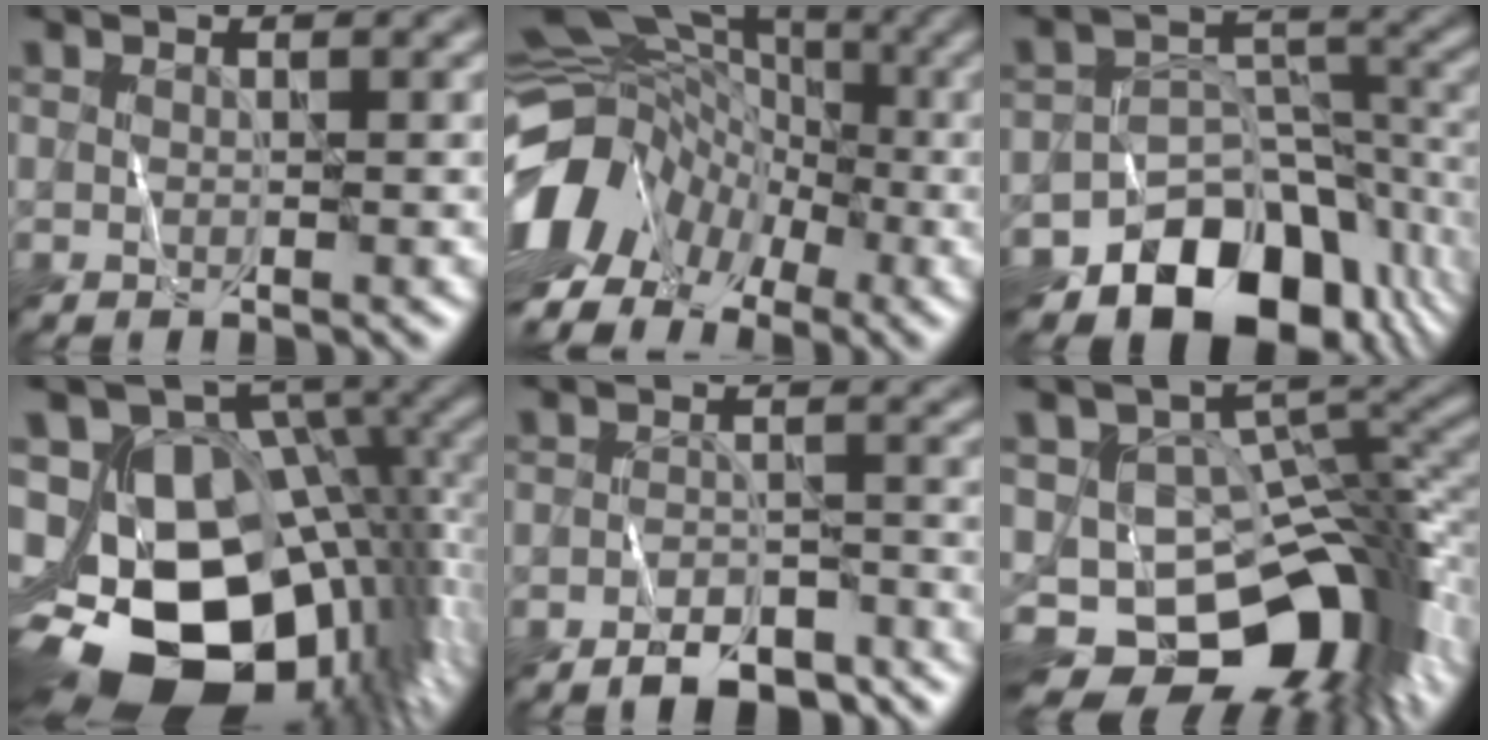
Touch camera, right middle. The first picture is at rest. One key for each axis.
{"total": 12.2, "fx": -4.7, "fy": 8.8, "fz": 7.0, "tx": -0.138, "ty": 0.003, "tz": -0.096}
{"total": 13.4, "fx": -8.6, "fy": 8.4, "fz": 5.9, "tx": -0.101, "ty": -0.001, "tz": -0.127}
{"total": 16.8, "fx": -4.6, "fy": 11.8, "fz": 11.0, "tx": -0.159, "ty": -0.014, "tz": -0.063}
{"total": 5.6, "fx": -4.5, "fy": 2.0, "fz": 2.6, "tx": -0.032, "ty": -0.004, "tz": -0.067}
{"total": 13.9, "fx": -7.7, "fy": 7.1, "fz": 9.2, "tx": -0.144, "ty": -0.021, "tz": -0.105}